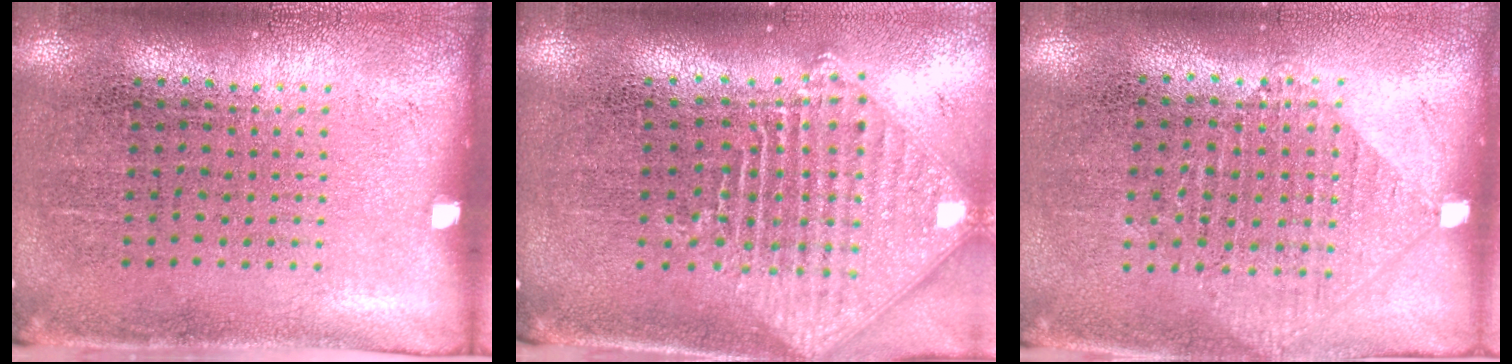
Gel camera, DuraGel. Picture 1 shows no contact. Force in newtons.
{"total": 2.3, "press": 1.8, "slide": 1.5}
{"total": 0.9, "press": 0.9, "slide": 0.2}